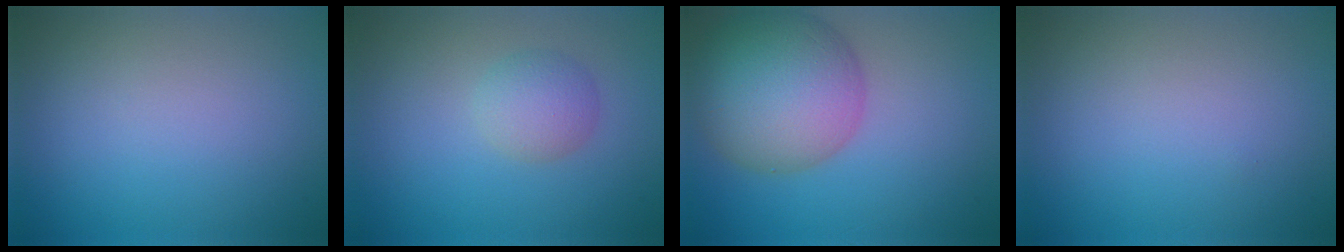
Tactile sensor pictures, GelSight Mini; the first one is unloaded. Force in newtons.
{"total": 2.5, "press": 2.4, "slide": 0.2}
{"total": 10.0, "press": 10.0, "slide": 0.5}
{"total": 0.0}